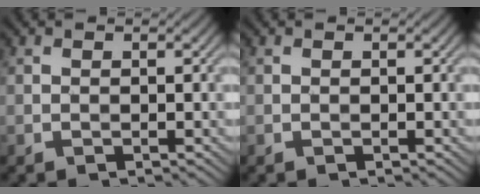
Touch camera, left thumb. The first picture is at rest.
{"total": 0.0}